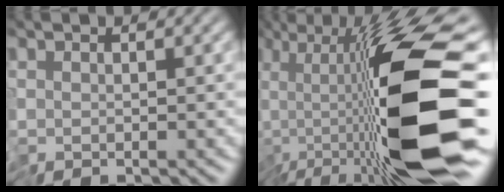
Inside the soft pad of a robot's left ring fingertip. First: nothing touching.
{"total": 15.5, "force": [-4.7, 3.9, 14.2], "torque": [-0.229, -0.003, -0.091]}